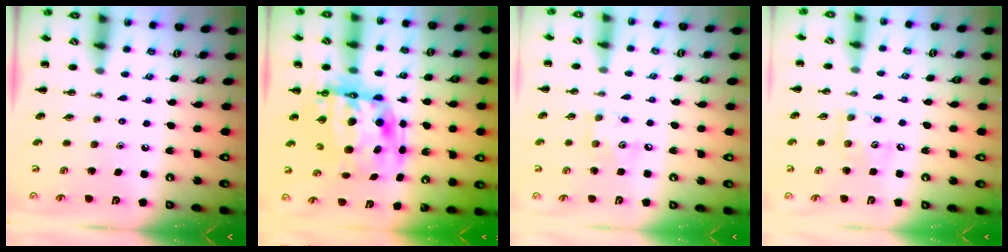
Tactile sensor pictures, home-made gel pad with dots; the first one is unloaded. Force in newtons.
{"total": 14.0, "press": 13.5, "slide": 3.8}
{"total": 5.8, "press": 5.7, "slide": 1.0}
{"total": 7.9, "press": 7.8, "slide": 0.7}